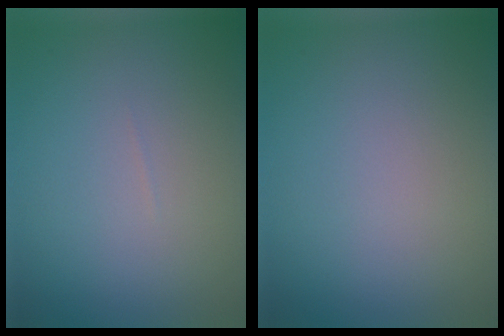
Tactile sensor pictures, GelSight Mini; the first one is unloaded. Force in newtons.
{"total": 0.0}